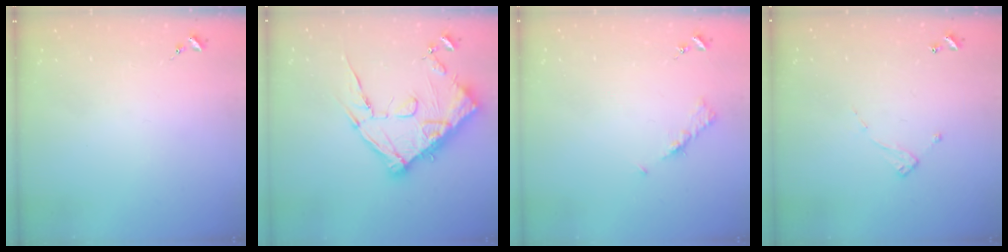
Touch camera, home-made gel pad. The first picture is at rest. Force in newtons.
{"total": 17.2, "press": 17.2, "slide": 1.3}
{"total": 5.3, "press": 5.2, "slide": 0.7}
{"total": 5.0, "press": 5.0, "slide": 0.4}